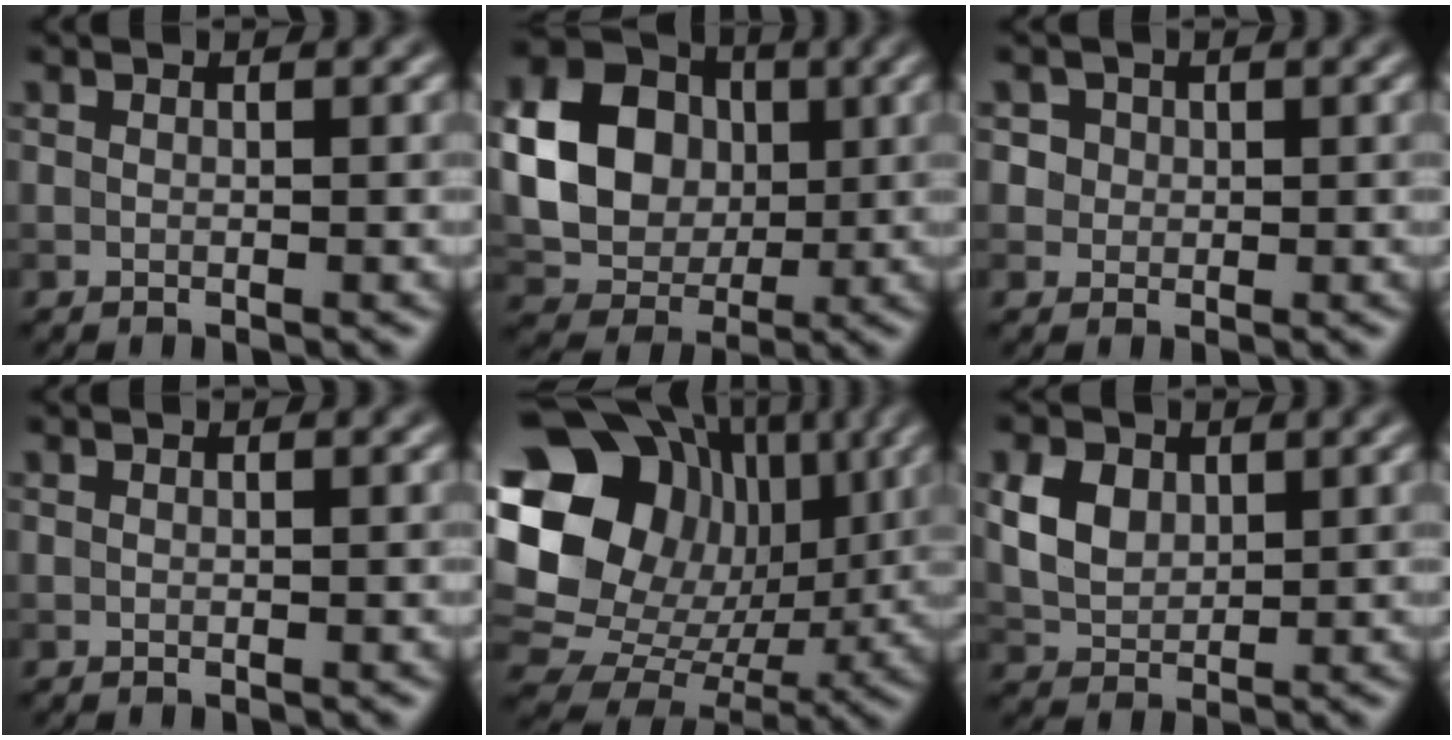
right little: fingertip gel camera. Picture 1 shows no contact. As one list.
[{"total": 14.2, "force": [2.1, 12.2, 6.8], "torque": [-0.157, 0.021, 0.017]}, {"total": 2.6, "force": [1.1, 2.2, 0.9], "torque": [-0.010, 0.005, 0.019]}, {"total": 0.0}, {"total": 19.4, "force": [5.0, 16.3, 9.3], "torque": [-0.209, 0.033, 0.097]}, {"total": 4.6, "force": [1.6, 3.3, 2.8], "torque": [-0.065, 0.011, 0.024]}]